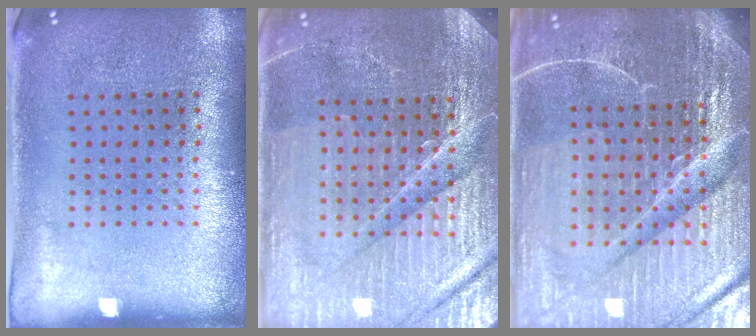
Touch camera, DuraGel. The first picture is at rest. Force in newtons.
{"total": 5.3, "press": 4.9, "slide": 2.0}
{"total": 6.8, "press": 6.0, "slide": 3.3}